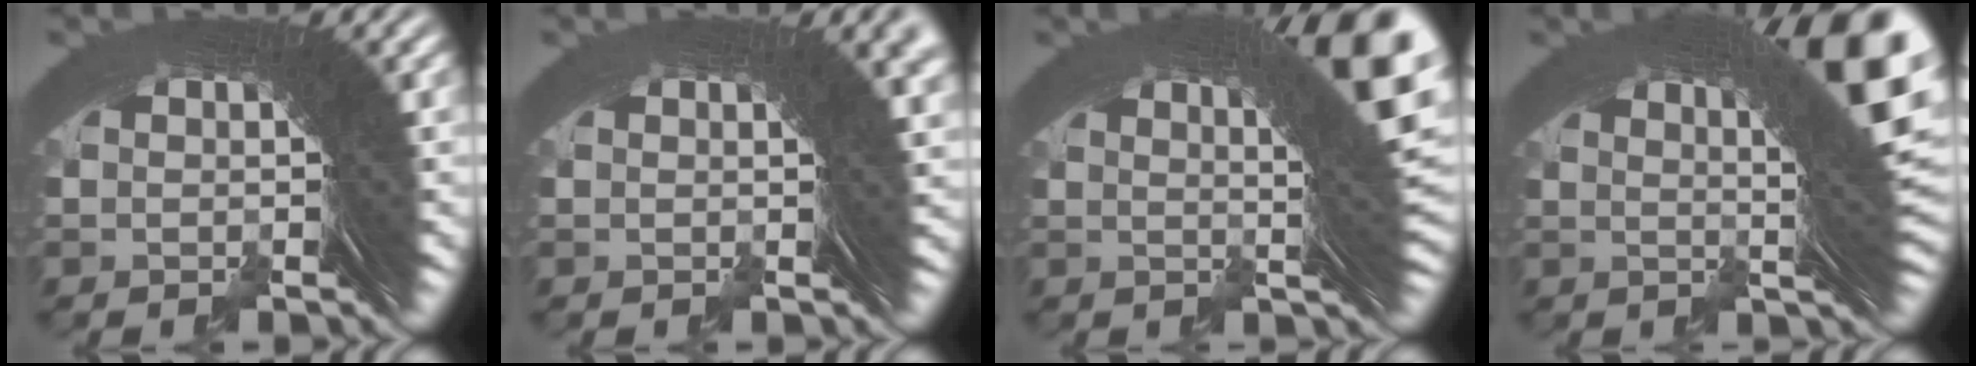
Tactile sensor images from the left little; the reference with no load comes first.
{"total": 3.8, "force": [1.4, 0.6, 3.5], "torque": [-0.020, 0.013, 0.012]}
{"total": 11.9, "force": [3.7, 3.5, 10.7], "torque": [-0.106, 0.020, 0.047]}
{"total": 13.3, "force": [4.1, 4.1, 11.9], "torque": [-0.123, 0.023, 0.051]}